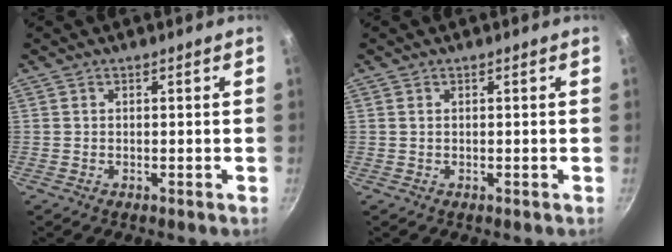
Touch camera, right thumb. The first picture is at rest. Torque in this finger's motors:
{"motor_torque": [-0.03, 0.28, -0.33, 0.15, 0.06]}